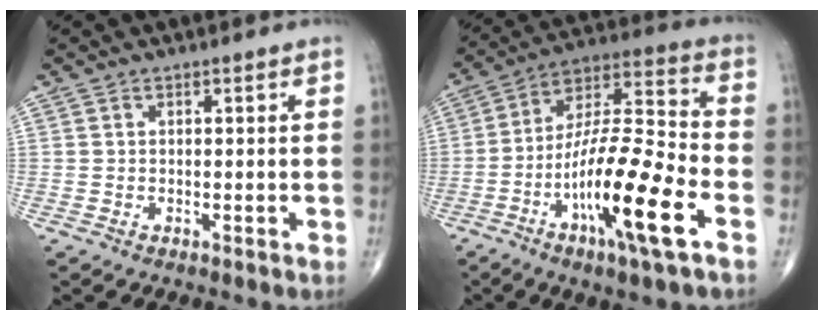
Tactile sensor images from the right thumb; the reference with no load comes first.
{"total": 20.2, "force": [-7.9, 3.7, 18.2], "torque": [-0.347, 0.038, -0.137]}